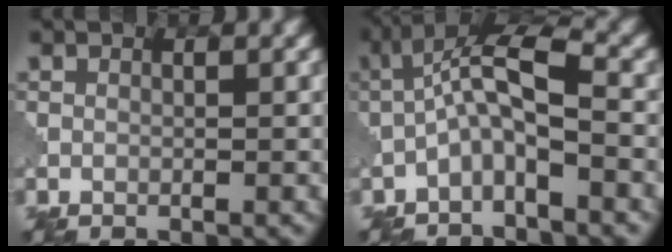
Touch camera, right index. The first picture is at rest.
{"total": 5.1, "force": [-1.5, 1.2, 4.8], "torque": [-0.091, 0.023, -0.039]}